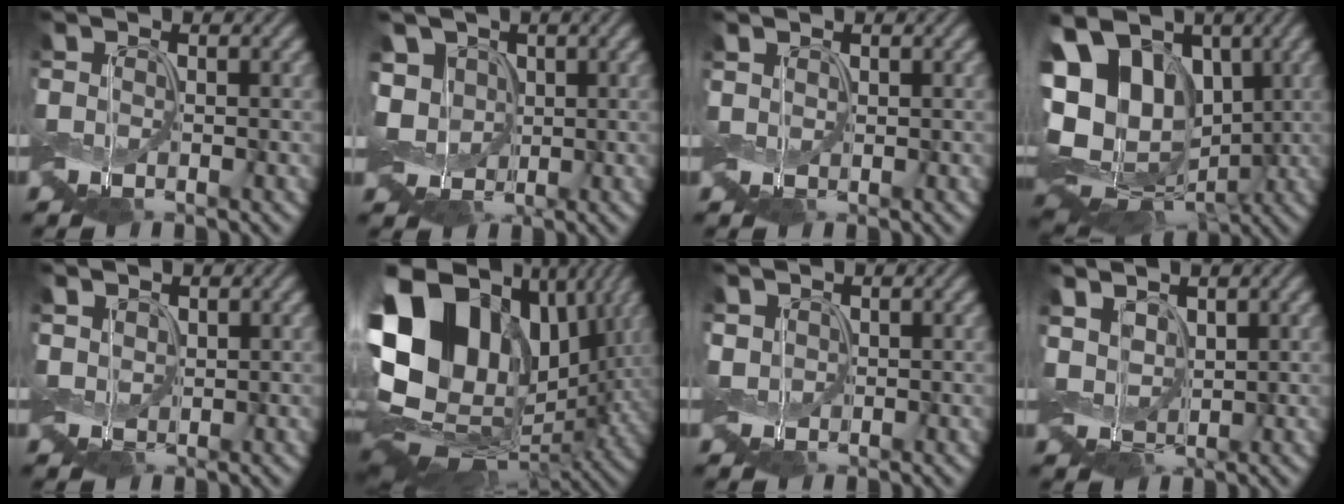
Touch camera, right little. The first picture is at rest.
{"total": 5.0, "force": [0.2, 4.3, 2.5], "torque": [-0.059, 0.012, -0.012]}
{"total": 0.6, "force": [0.3, 0.4, 0.2], "torque": [-0.008, 0.001, 0.005]}
{"total": 13.2, "force": [1.3, 9.9, 8.6], "torque": [-0.160, 0.008, 0.022]}
{"total": 1.5, "force": [0.4, 1.2, 0.9], "torque": [-0.025, 0.001, 0.004]}
{"total": 18.6, "force": [2.6, 13.2, 12.8], "torque": [-0.252, -0.001, 0.068]}
{"total": 1.4, "force": [0.2, 1.2, 0.7], "torque": [-0.022, 0.001, 0.000]}
{"total": 3.1, "force": [1.1, 2.1, 1.9], "torque": [-0.043, 0.002, 0.015]}